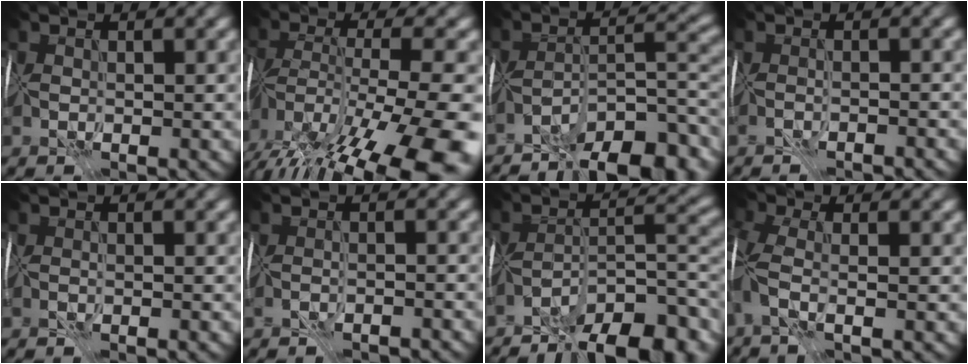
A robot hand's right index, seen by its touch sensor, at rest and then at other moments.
{"total": 16.2, "force": [-9.8, 5.3, 11.7], "torque": [-0.221, -0.022, -0.137]}
{"total": 9.3, "force": [-6.7, 2.8, 5.9], "torque": [-0.065, 0.014, -0.119]}
{"total": 1.8, "force": [-1.8, -0.3, 0.1], "torque": [0.000, 0.001, -0.028]}
{"total": 0.7, "force": [-0.5, -0.4, -0.1], "torque": [0.013, -0.004, -0.011]}
{"total": 2.3, "force": [-2.3, -0.2, 0.2], "torque": [-0.004, 0.002, -0.033]}
{"total": 10.6, "force": [-7.5, 3.2, 6.7], "torque": [-0.080, 0.014, -0.130]}
{"total": 5.0, "force": [-1.1, 2.1, 4.4], "torque": [-0.114, -0.002, -0.027]}